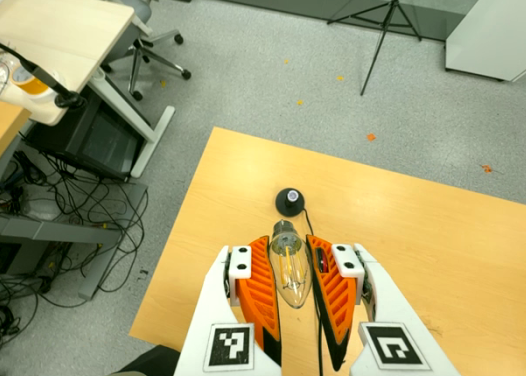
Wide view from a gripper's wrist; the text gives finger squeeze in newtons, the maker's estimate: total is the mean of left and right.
{"total": 19.9, "left": 22.2, "right": 17.6}